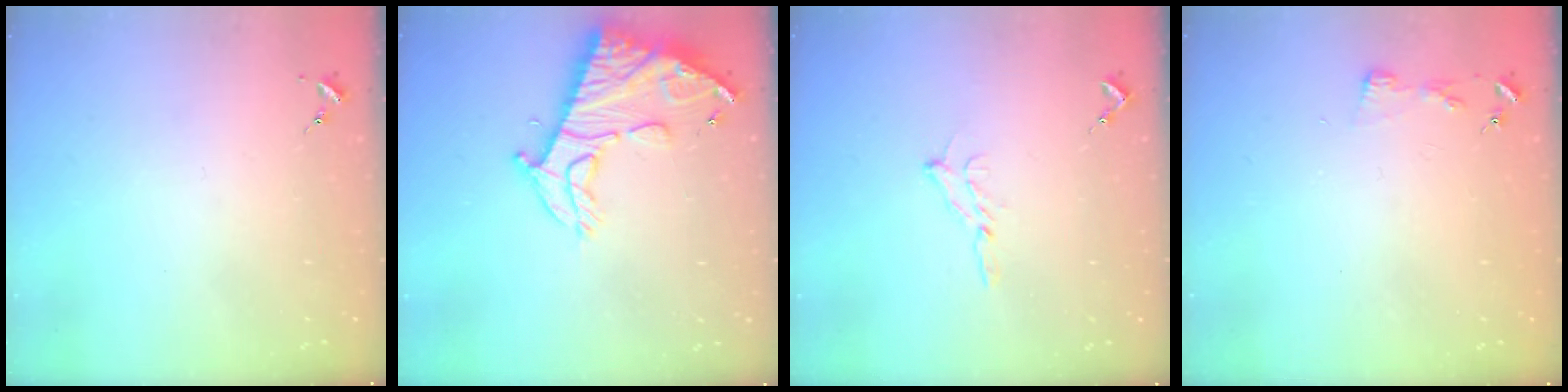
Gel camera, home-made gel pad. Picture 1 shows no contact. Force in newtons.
{"total": 16.7, "press": 16.6, "slide": 1.4}
{"total": 7.9, "press": 7.9, "slide": 0.9}
{"total": 3.3, "press": 3.3, "slide": 0.4}